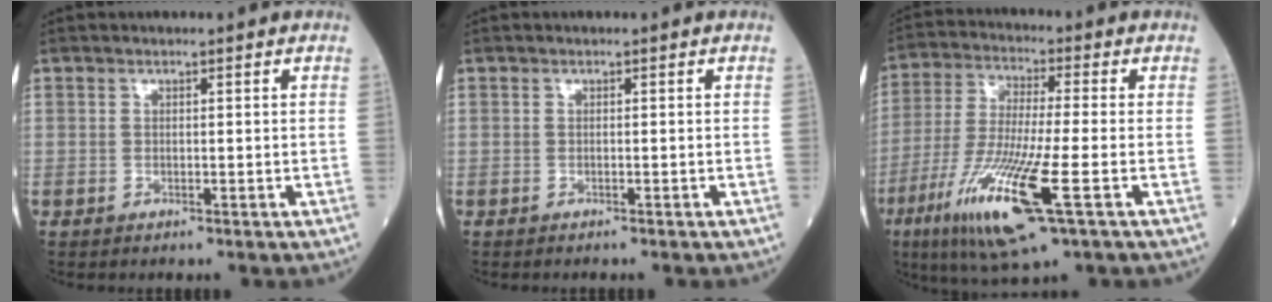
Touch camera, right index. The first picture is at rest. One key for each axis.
{"total": 0.7, "fx": -0.7, "fy": -0.1, "fz": 0.3, "tx": -0.006, "ty": -0.002, "tz": -0.010}
{"total": 15.6, "fx": -6.4, "fy": 1.2, "fz": 14.2, "tx": -0.296, "ty": -0.034, "tz": -0.116}